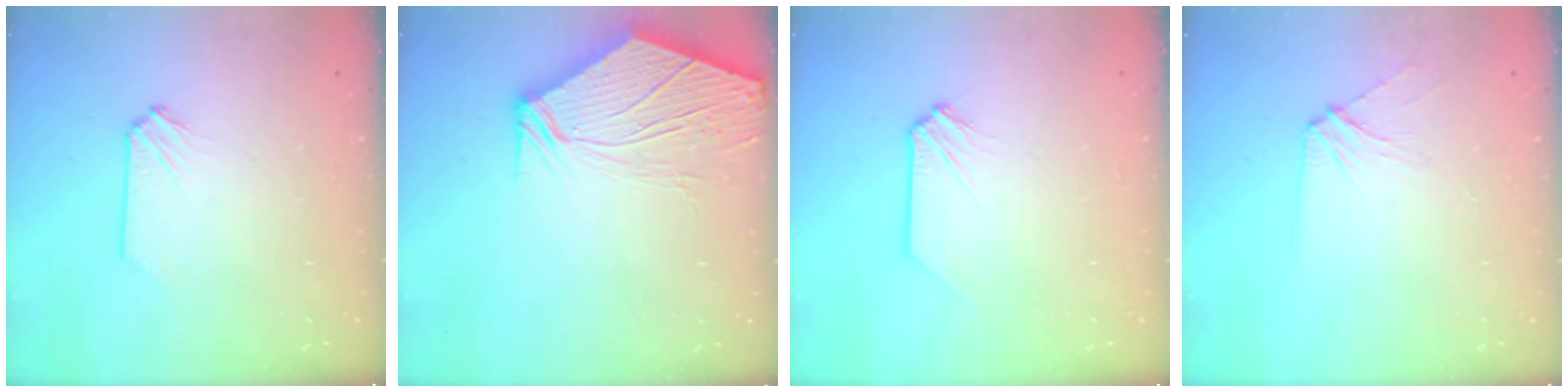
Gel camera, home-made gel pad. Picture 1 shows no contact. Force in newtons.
{"total": 11.7, "press": 11.5, "slide": 1.9}
{"total": 0.0}
{"total": 6.4, "press": 6.3, "slide": 0.7}